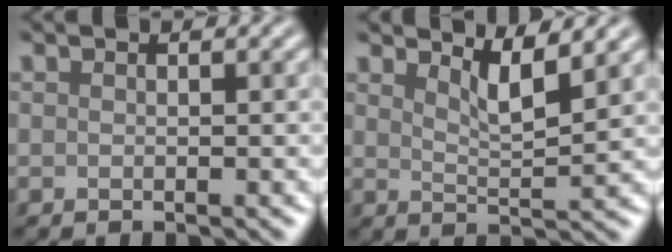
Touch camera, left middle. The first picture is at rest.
{"total": 3.2, "force": [2.4, 0.6, 2.0], "torque": [-0.030, -0.006, 0.040]}